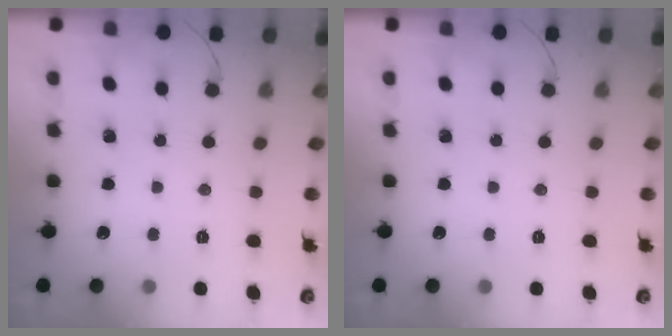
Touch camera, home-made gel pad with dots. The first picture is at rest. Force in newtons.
{"total": 0.0}